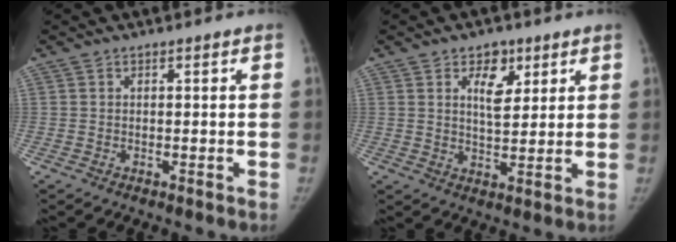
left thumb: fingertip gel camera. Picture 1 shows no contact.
{"total": 6.4, "force": [3.0, 3.8, 4.1], "torque": [-0.038, -0.018, 0.047]}